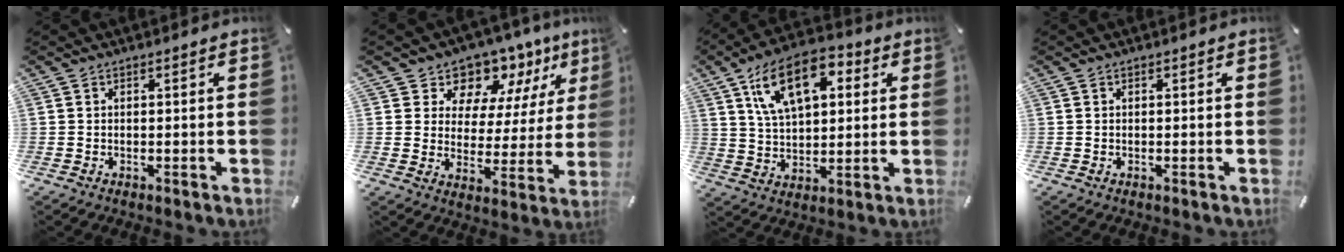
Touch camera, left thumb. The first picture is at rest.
{"total": 9.6, "force": [7.6, 5.9, 0.3], "torque": [-0.005, -0.083, 0.137]}
{"total": 15.2, "force": [6.8, 8.4, 10.6], "torque": [-0.200, -0.003, 0.118]}
{"total": 0.0}